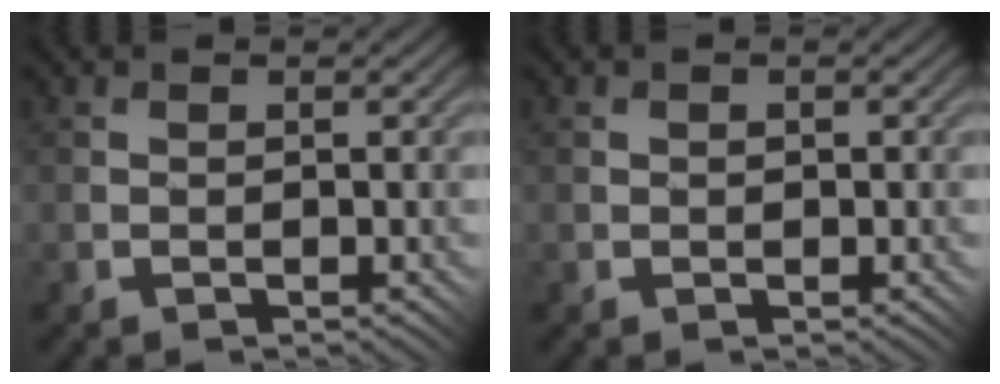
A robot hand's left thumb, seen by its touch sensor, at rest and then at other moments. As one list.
[{"total": 0.6, "force": [0.1, 0.6, 0.3], "torque": [-0.005, 0.001, 0.002]}]